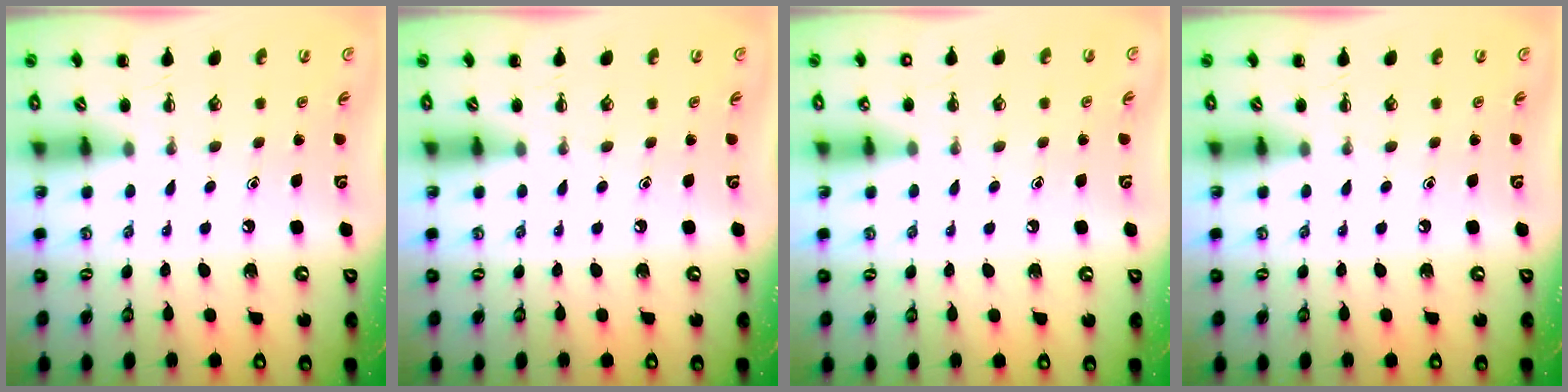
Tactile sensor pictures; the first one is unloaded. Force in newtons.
{"total": 0.0}
{"total": 2.6, "press": 2.1, "slide": 1.6}
{"total": 0.0}